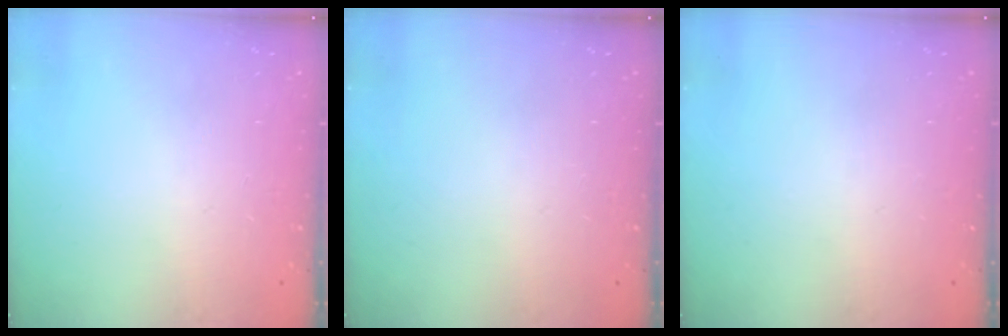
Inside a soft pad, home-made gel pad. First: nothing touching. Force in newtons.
{"total": 0.0}
{"total": 0.0}